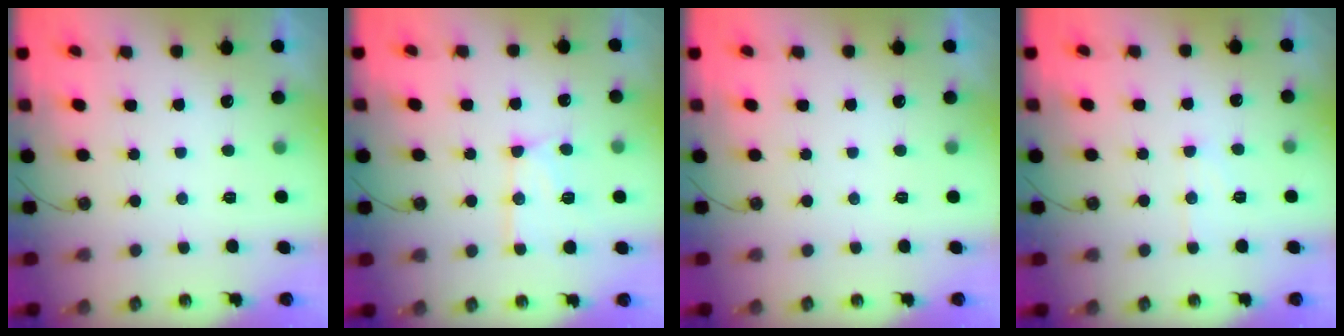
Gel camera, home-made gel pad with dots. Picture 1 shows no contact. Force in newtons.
{"total": 13.2, "press": 13.1, "slide": 1.3}
{"total": 0.0}
{"total": 6.5, "press": 6.5, "slide": 0.6}